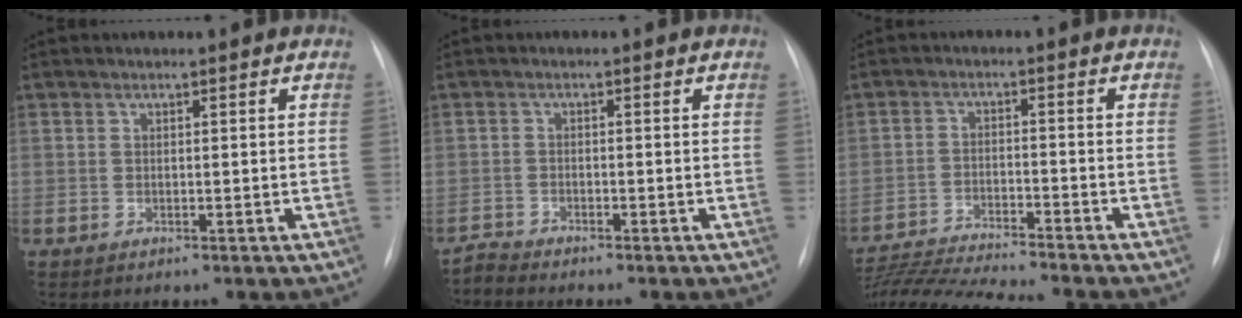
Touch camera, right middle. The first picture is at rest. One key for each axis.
{"total": 2.0, "fx": -1.8, "fy": -0.5, "fz": -0.6, "tx": 0.013, "ty": -0.014, "tz": -0.036}
{"total": 15.3, "fx": -14.1, "fy": -1.1, "fz": 5.9, "tx": -0.101, "ty": -0.020, "tz": -0.235}